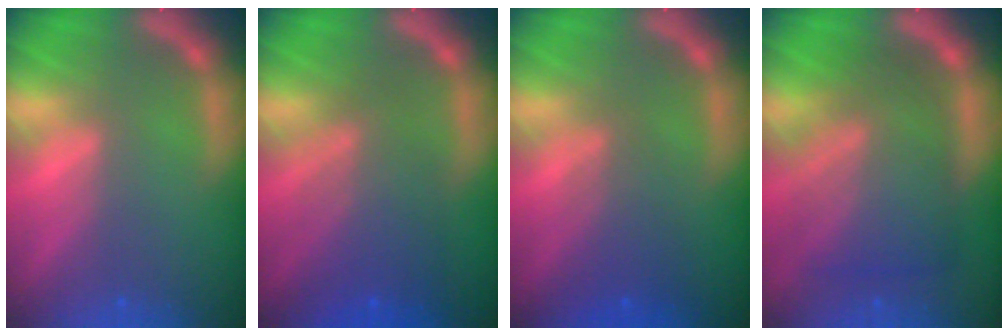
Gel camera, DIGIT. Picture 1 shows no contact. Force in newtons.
{"total": 6.5}
{"total": 3.6}
{"total": 9.1}